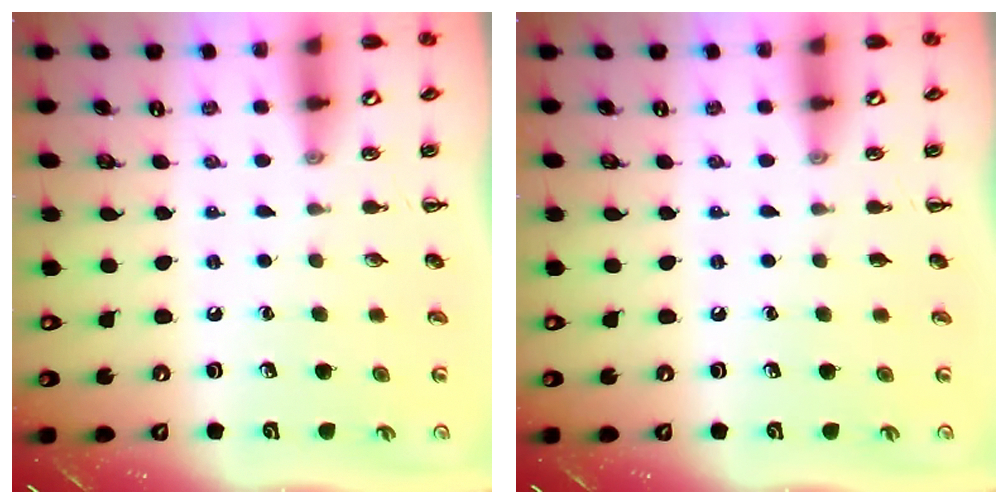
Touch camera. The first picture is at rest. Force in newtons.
{"total": 0.0}